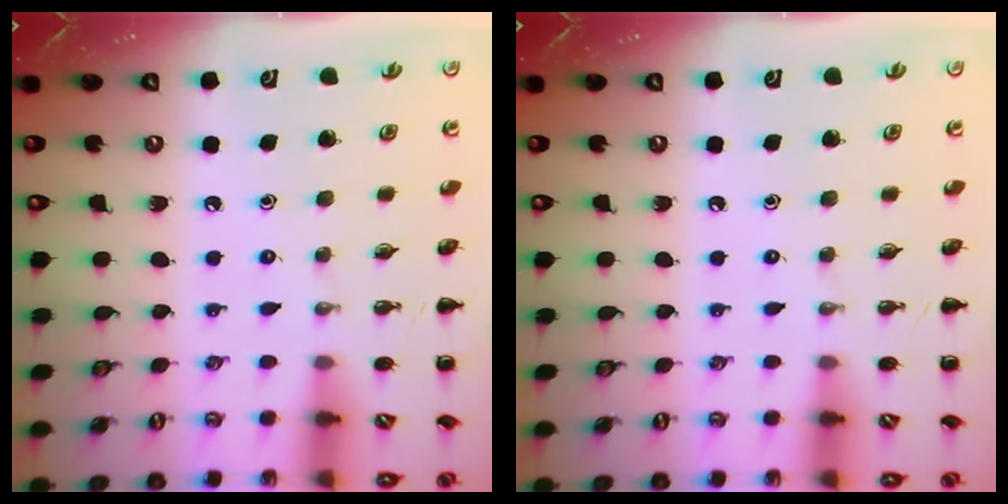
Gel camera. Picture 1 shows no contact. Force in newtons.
{"total": 0.0}